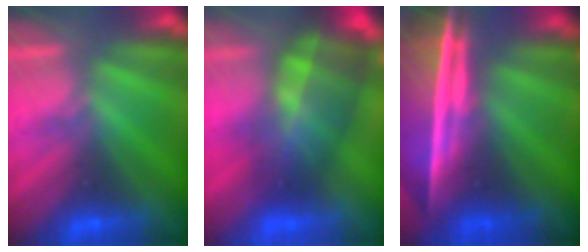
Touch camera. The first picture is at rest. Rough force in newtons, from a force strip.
{"total": 9.4}
{"total": 11.6}